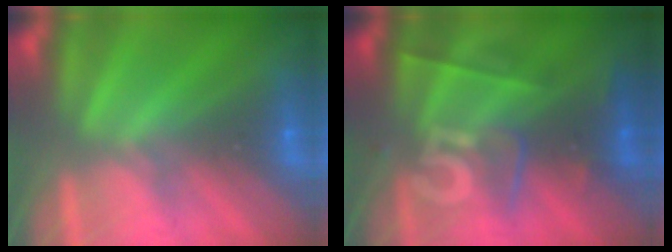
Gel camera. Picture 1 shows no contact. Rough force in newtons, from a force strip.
{"total": 2.5}